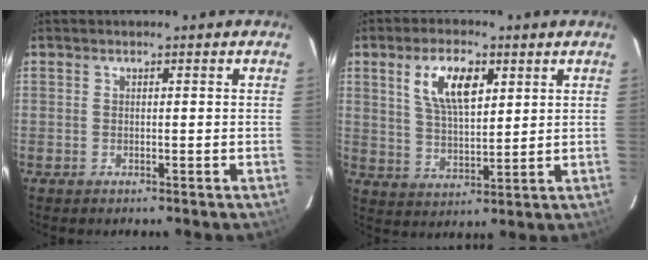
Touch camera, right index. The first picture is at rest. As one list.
[{"total": 9.4, "force": [4.1, 4.0, 7.4], "torque": [-0.141, 0.010, 0.078]}]